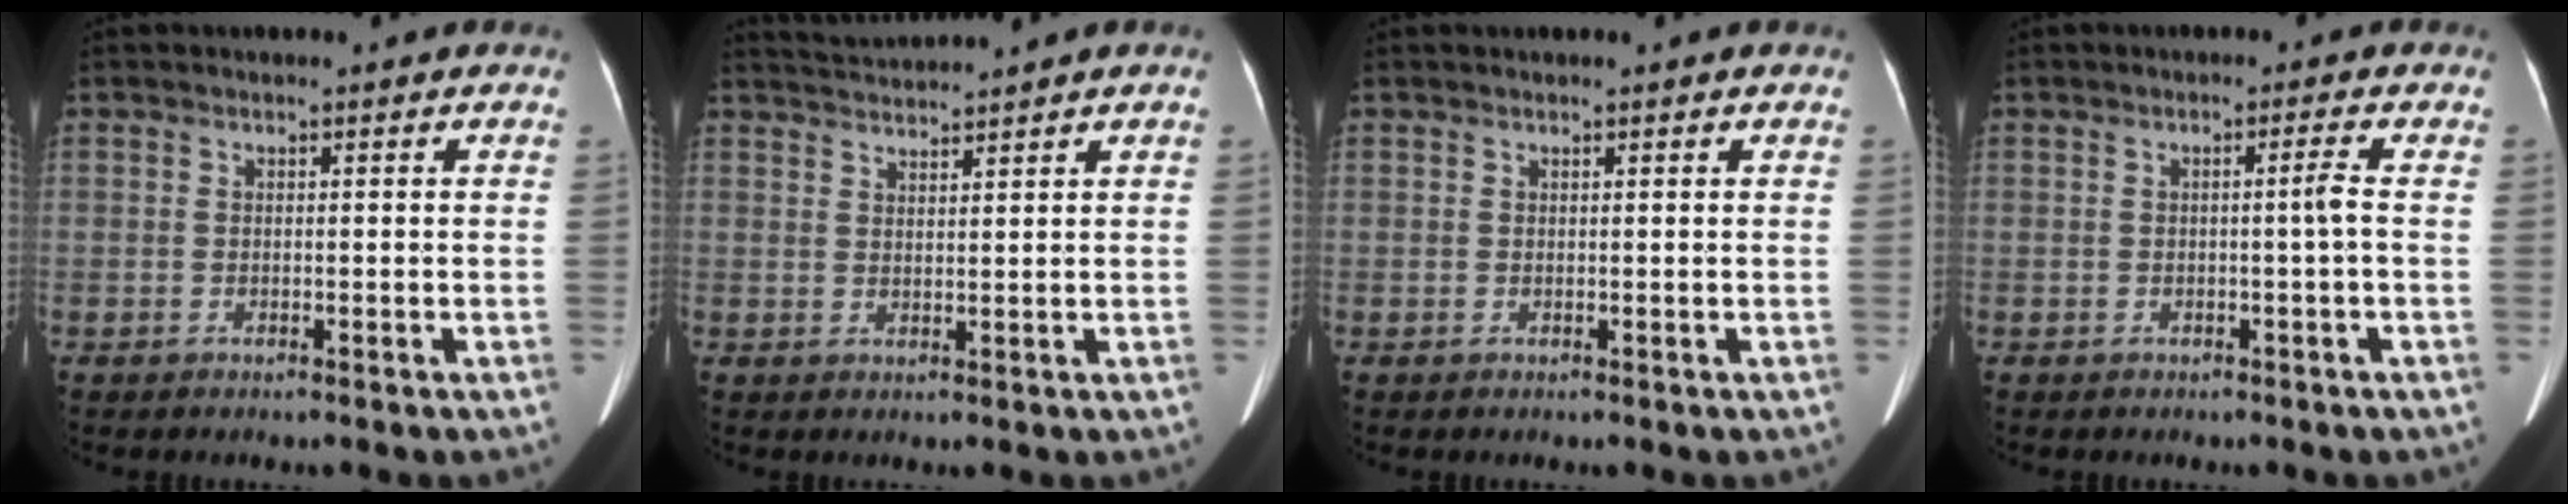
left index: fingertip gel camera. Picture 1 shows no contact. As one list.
[{"total": 3.9, "force": [3.7, -1.2, 0.5], "torque": [-0.011, 0.013, 0.072]}, {"total": 0.7, "force": [0.6, -0.1, 0.3], "torque": [-0.008, 0.011, 0.014]}, {"total": 1.7, "force": [-0.3, -0.5, 1.6], "torque": [-0.025, 0.000, -0.006]}]